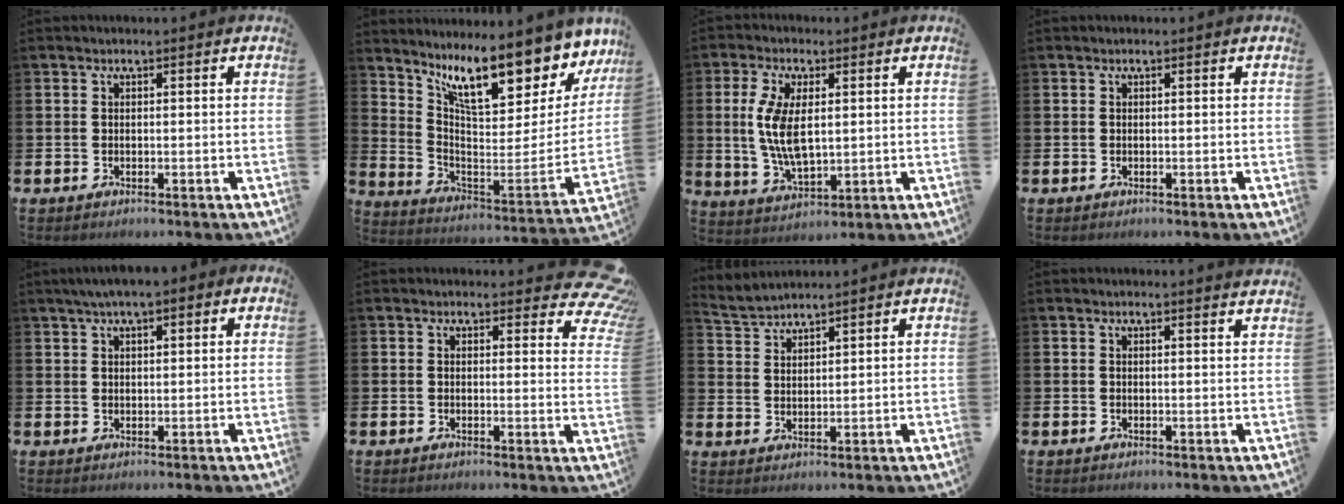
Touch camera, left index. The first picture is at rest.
{"total": 13.7, "force": [10.4, 4.6, 7.6], "torque": [-0.146, -0.083, 0.177]}
{"total": 7.6, "force": [1.4, 3.6, 6.5], "torque": [-0.134, 0.000, 0.020]}
{"total": 0.0}
{"total": 3.3, "force": [2.2, 1.1, 2.2], "torque": [-0.045, 0.005, 0.039]}
{"total": 3.5, "force": [2.9, 1.4, 1.2], "torque": [-0.008, -0.020, 0.047]}
{"total": 2.9, "force": [2.9, 0.0, -0.4], "torque": [-0.009, -0.014, 0.055]}
{"total": 0.9, "force": [0.9, -0.2, 0.0], "torque": [0.010, -0.007, 0.014]}